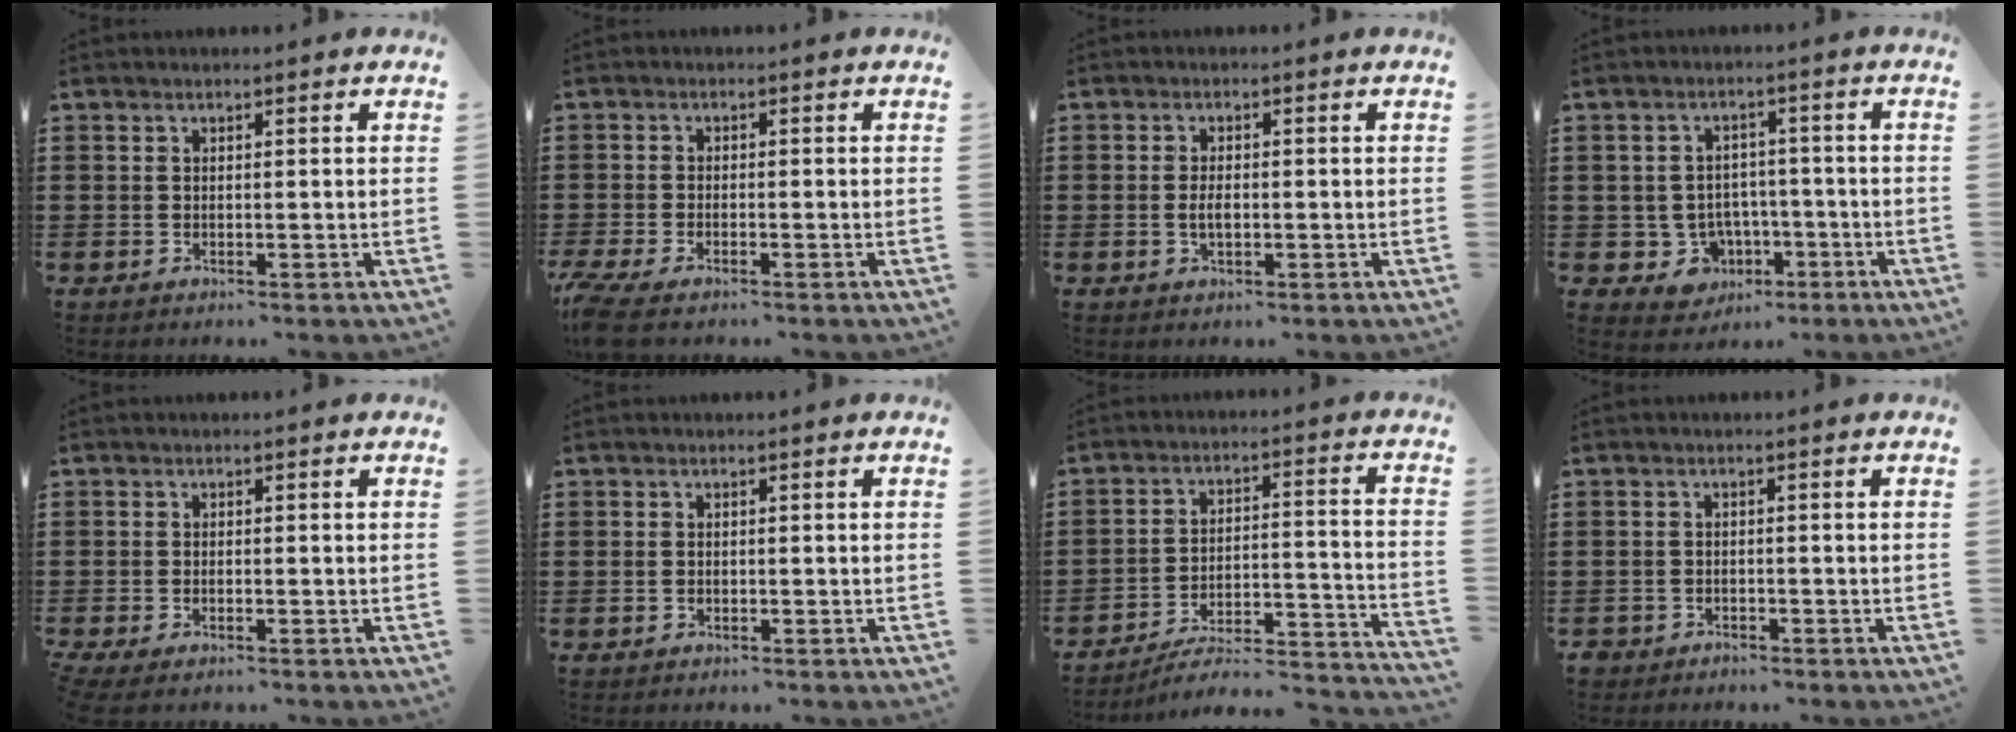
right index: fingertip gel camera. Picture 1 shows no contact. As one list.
[{"total": 2.3, "force": [-2.1, 0.3, 1.1], "torque": [-0.035, -0.005, -0.046]}, {"total": 2.3, "force": [-0.3, 1.0, 2.1], "torque": [-0.038, 0.003, -0.006]}, {"total": 5.3, "force": [-1.7, 4.7, 1.7], "torque": [-0.044, 0.007, -0.029]}, {"total": 0.9, "force": [-0.7, 0.1, 0.4], "torque": [-0.018, -0.007, -0.016]}, {"total": 0.7, "force": [-0.1, 0.5, 0.5], "torque": [-0.011, 0.002, -0.003]}, {"total": 3.9, "force": [-3.4, 0.6, 1.9], "torque": [-0.039, -0.019, -0.075]}, {"total": 1.4, "force": [-1.3, 0.5, 0.0], "torque": [-0.007, 0.002, -0.029]}]